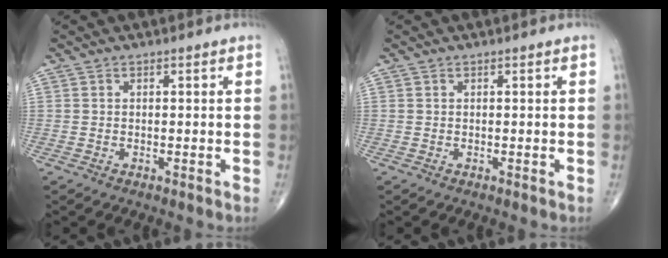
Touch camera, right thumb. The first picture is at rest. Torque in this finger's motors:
{"motor_torque": [-0.06, 0.26, 0.24, 0.13, 0.01]}